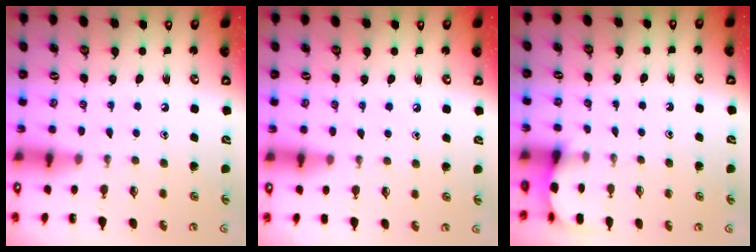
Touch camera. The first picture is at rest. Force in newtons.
{"total": 6.5, "press": 6.4, "slide": 0.9}
{"total": 2.8, "press": 2.8, "slide": 0.3}